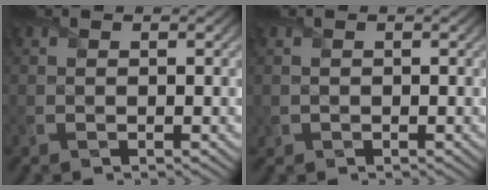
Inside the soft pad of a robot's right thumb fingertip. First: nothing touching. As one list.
[{"total": 0.7, "force": [-0.1, 0.7, 0.0], "torque": [0.001, -0.006, -0.002]}]